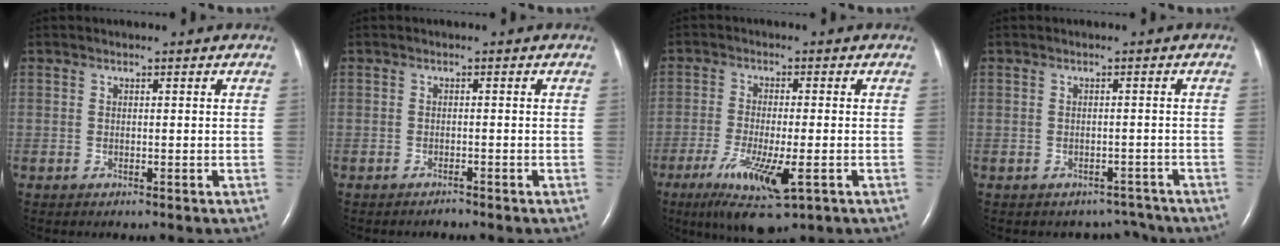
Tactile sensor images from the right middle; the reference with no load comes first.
{"total": 0.7, "force": [-0.7, 0.0, 0.1], "torque": [-0.006, -0.002, -0.011]}
{"total": 10.6, "force": [-4.9, 2.1, 9.2], "torque": [-0.171, -0.029, -0.078]}
{"total": 3.1, "force": [-2.7, 1.3, -0.6], "torque": [0.010, 0.016, -0.032]}